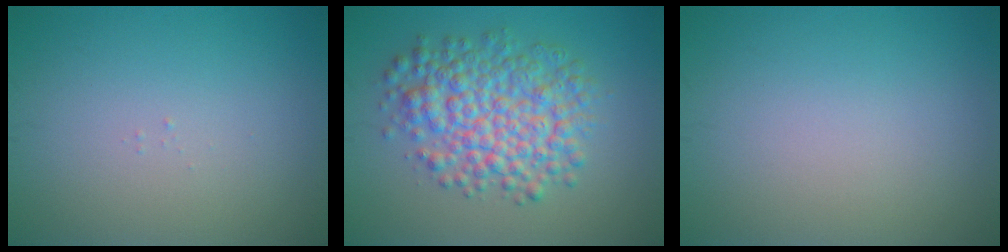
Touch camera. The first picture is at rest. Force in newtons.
{"total": 6.8, "press": 6.8, "slide": 0.0}
{"total": 0.0}